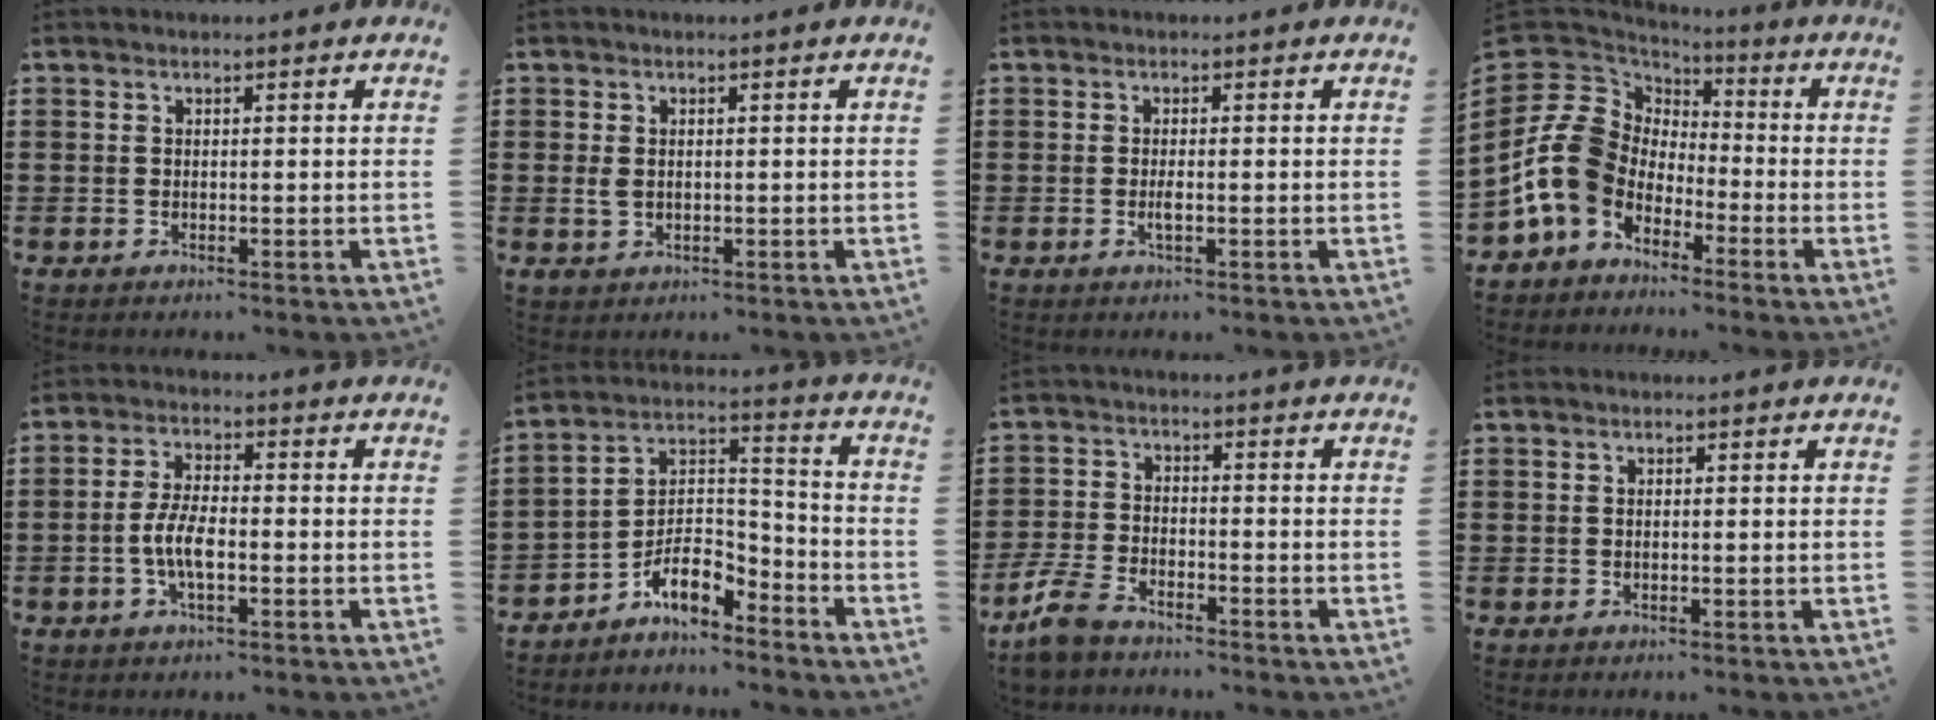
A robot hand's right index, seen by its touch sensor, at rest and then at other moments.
{"total": 1.7, "force": [0.0, 1.2, 1.2], "torque": [-0.025, 0.004, -0.001]}
{"total": 1.5, "force": [-0.4, 0.3, 1.4], "torque": [-0.033, -0.003, -0.009]}
{"total": 11.1, "force": [-2.8, 9.0, 5.9], "torque": [-0.190, 0.001, -0.062]}
{"total": 5.6, "force": [-1.5, 2.0, 5.0], "torque": [-0.116, -0.005, -0.034]}
{"total": 7.5, "force": [-5.6, 3.2, 3.8], "torque": [-0.079, 0.000, -0.108]}
{"total": 5.1, "force": [-4.4, 1.4, 2.3], "torque": [-0.073, -0.006, -0.092]}
{"total": 0.0}